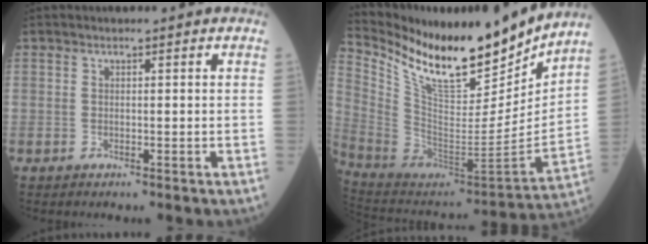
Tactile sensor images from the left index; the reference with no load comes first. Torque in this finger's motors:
{"motor_torque": [1.04, -1.10, 0.30, 0.10]}